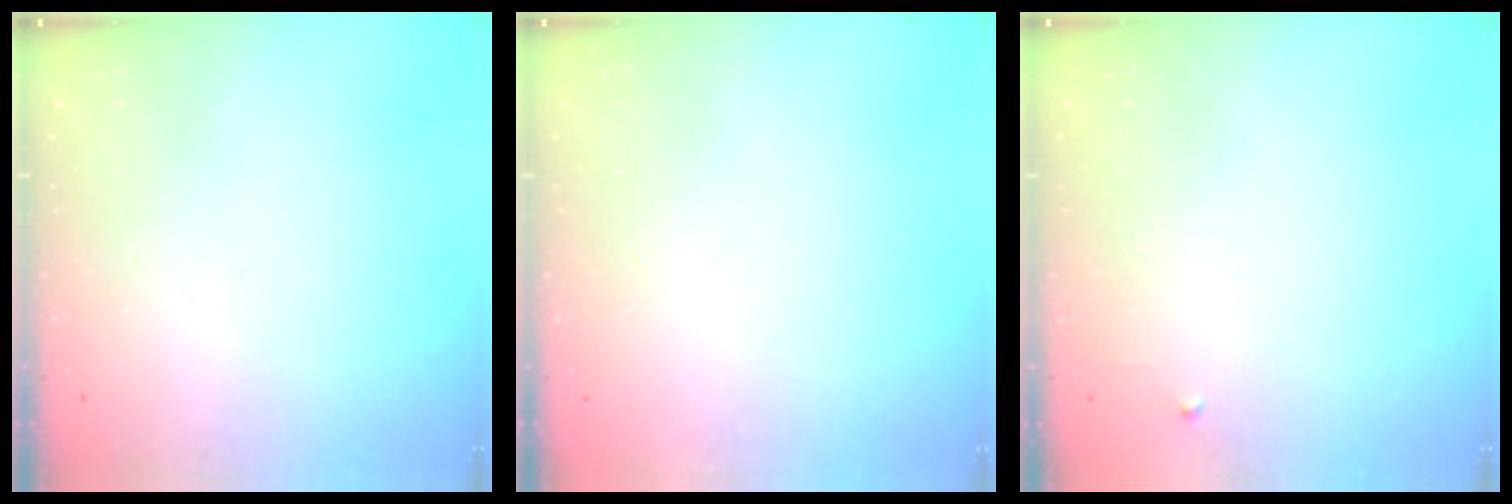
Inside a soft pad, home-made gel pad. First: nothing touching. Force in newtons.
{"total": 1.6, "press": 1.6, "slide": 0.1}
{"total": 2.4, "press": 2.3, "slide": 0.4}